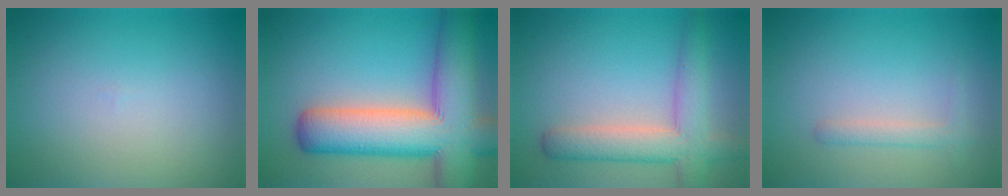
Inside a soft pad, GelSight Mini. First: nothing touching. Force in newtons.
{"total": 12.8, "press": 12.8, "slide": 0.8}
{"total": 5.4, "press": 5.4, "slide": 0.3}
{"total": 0.9, "press": 0.9, "slide": 0.1}